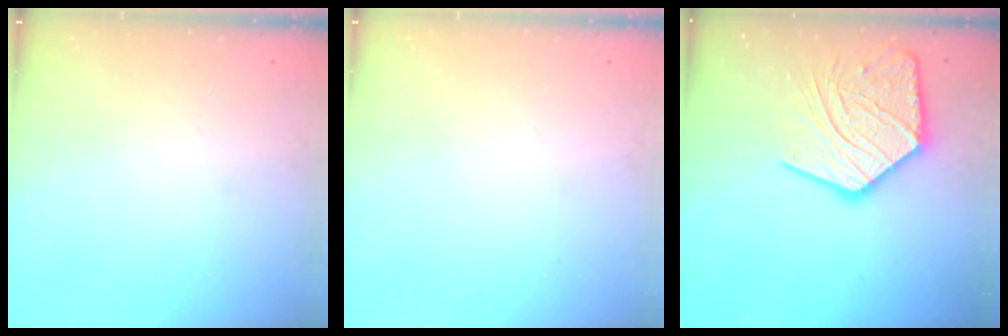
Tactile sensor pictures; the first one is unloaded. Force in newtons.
{"total": 0.0}
{"total": 20.8, "press": 20.7, "slide": 1.6}